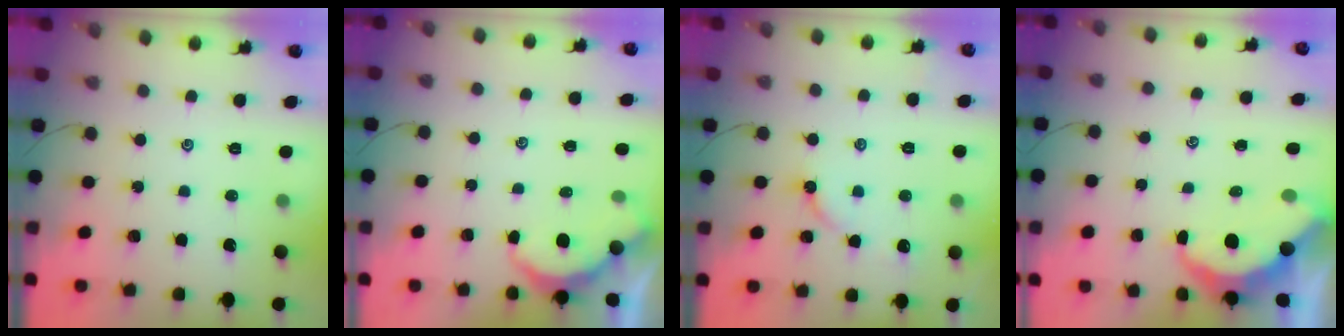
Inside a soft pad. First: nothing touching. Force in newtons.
{"total": 2.7, "press": 2.7, "slide": 0.3}
{"total": 3.7, "press": 3.7, "slide": 0.4}
{"total": 7.0, "press": 6.9, "slide": 1.0}